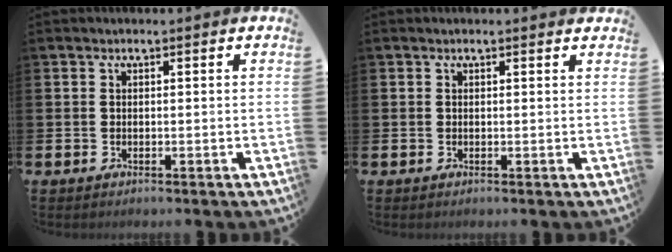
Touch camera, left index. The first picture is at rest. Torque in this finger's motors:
{"motor_torque": [0.60, -0.90, 0.12, -0.01]}